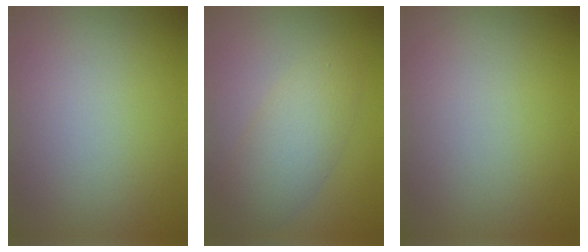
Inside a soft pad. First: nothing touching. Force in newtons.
{"total": 4.1, "press": 4.1, "slide": 0.2}
{"total": 0.0}